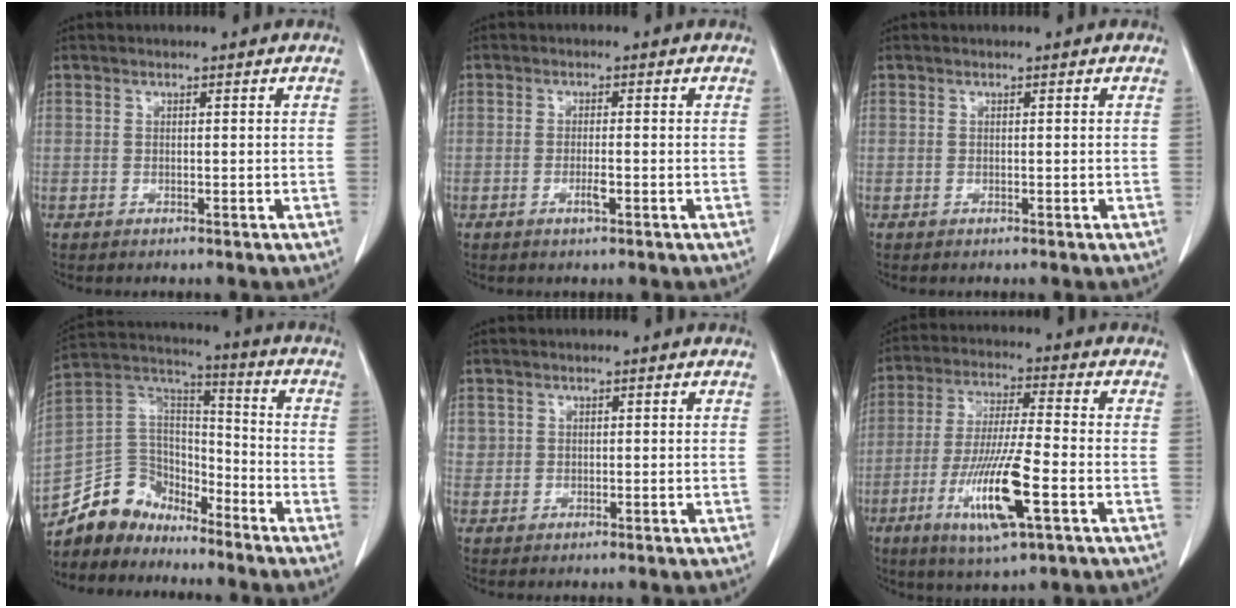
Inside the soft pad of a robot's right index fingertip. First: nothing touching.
{"total": 2.0, "force": [-0.8, 0.2, 1.8], "torque": [-0.034, -0.002, -0.014]}
{"total": 0.0}
{"total": 11.2, "force": [-9.4, 5.8, 1.7], "torque": [-0.040, 0.059, -0.178]}
{"total": 1.5, "force": [0.6, 1.4, 0.1], "torque": [0.012, 0.003, 0.007]}
{"total": 13.5, "force": [-4.8, 1.2, 12.5], "torque": [-0.246, -0.023, -0.086]}